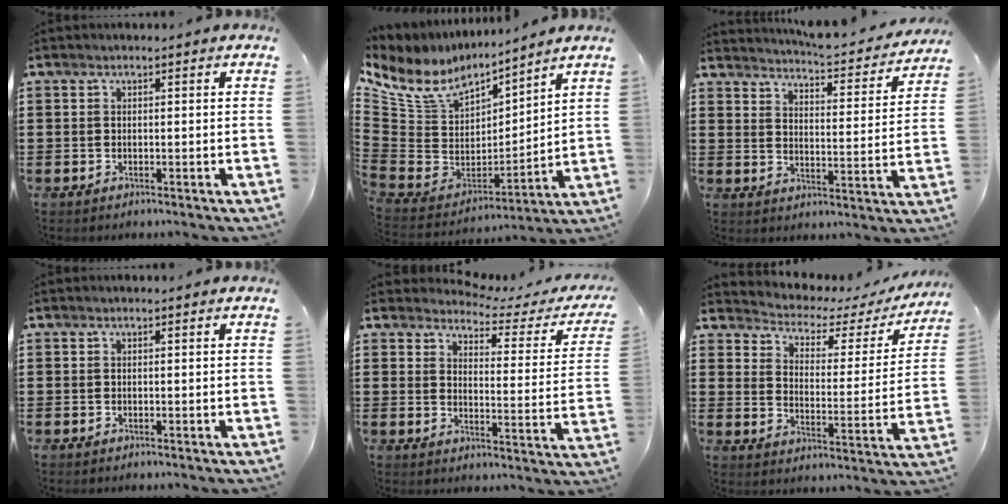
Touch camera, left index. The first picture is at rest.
{"total": 8.9, "force": [6.2, 5.1, 3.9], "torque": [-0.119, -0.045, 0.112]}
{"total": 4.3, "force": [4.2, -0.3, 0.6], "torque": [-0.030, -0.040, 0.066]}
{"total": 0.0}
{"total": 3.3, "force": [3.1, 0.5, 1.1], "torque": [-0.035, -0.024, 0.046]}
{"total": 3.0, "force": [2.6, 1.3, 1.0], "torque": [-0.039, -0.022, 0.033]}